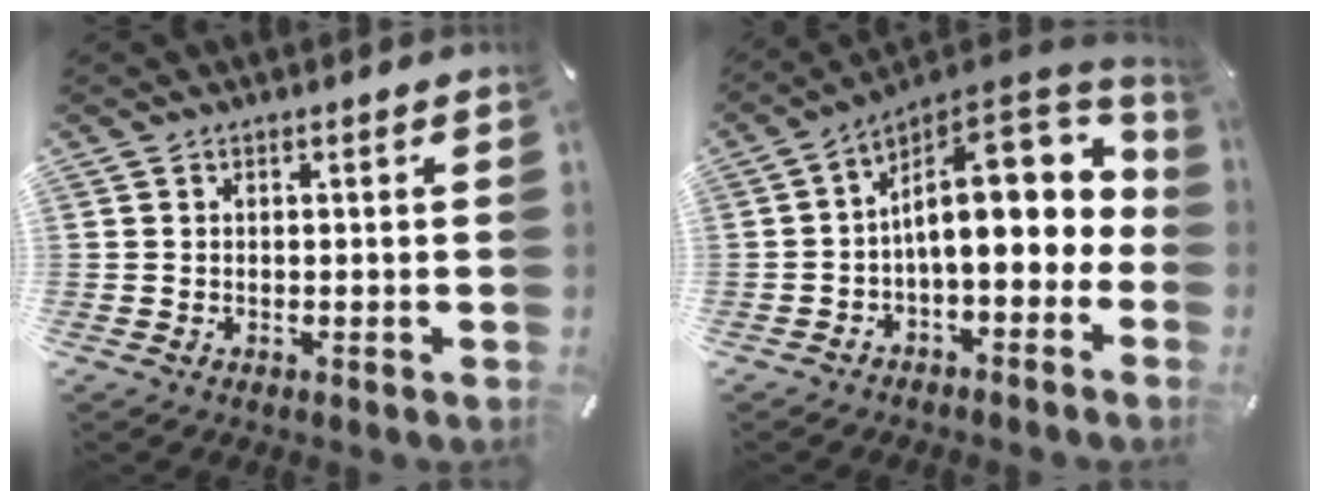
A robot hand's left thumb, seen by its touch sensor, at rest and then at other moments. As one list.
[{"total": 17.0, "force": [2.4, 8.1, 14.7], "torque": [-0.214, -0.028, 0.040]}]